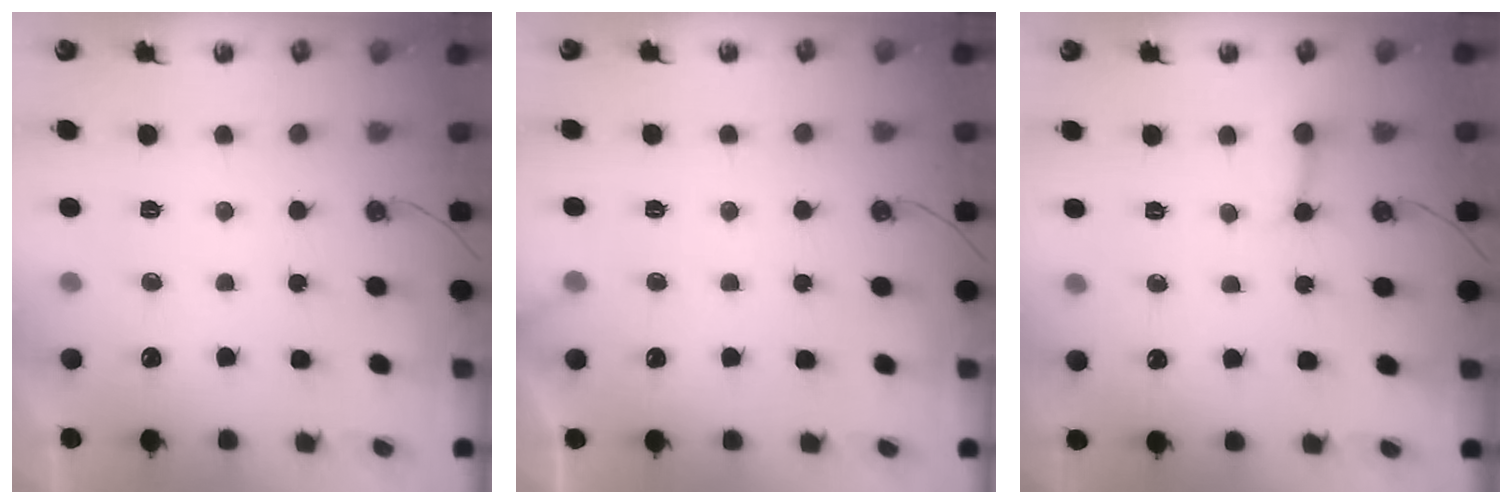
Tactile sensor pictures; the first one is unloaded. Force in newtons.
{"total": 2.5, "press": 2.5, "slide": 0.2}
{"total": 3.0, "press": 3.0, "slide": 0.2}